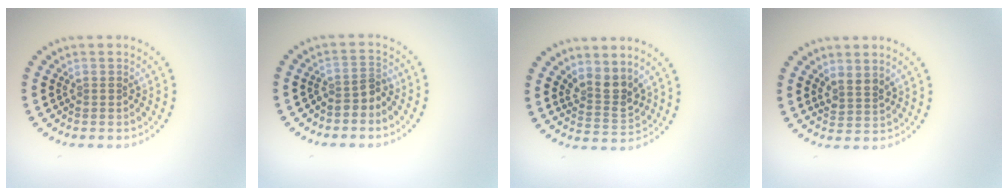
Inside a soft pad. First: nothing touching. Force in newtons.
{"total": 2.0, "press": 1.4, "slide": 1.4}
{"total": 2.7, "press": 2.2, "slide": 1.6}
{"total": 1.8, "press": 1.4, "slide": 1.1}